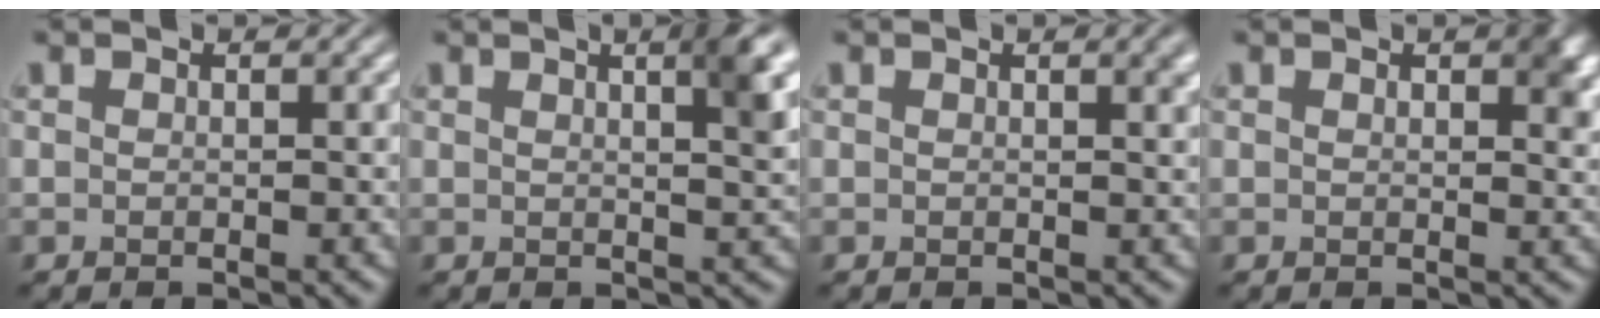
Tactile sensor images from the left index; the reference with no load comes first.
{"total": 4.4, "force": [1.8, 1.1, 3.8], "torque": [-0.038, 0.010, 0.020]}
{"total": 1.5, "force": [0.8, 0.5, 1.2], "torque": [-0.008, 0.005, 0.009]}
{"total": 2.4, "force": [1.0, 1.1, 1.9], "torque": [-0.019, 0.000, 0.016]}